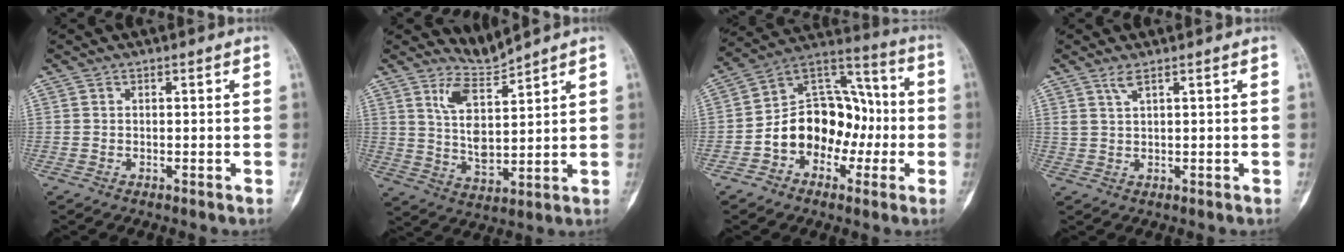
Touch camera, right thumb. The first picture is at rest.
{"total": 5.6, "force": [5.2, 0.6, 1.8], "torque": [-0.034, -0.062, 0.117]}
{"total": 16.5, "force": [-3.7, 12.2, 10.5], "torque": [-0.122, 0.062, -0.067]}
{"total": 2.2, "force": [1.5, 0.1, 1.6], "torque": [-0.040, -0.008, 0.036]}